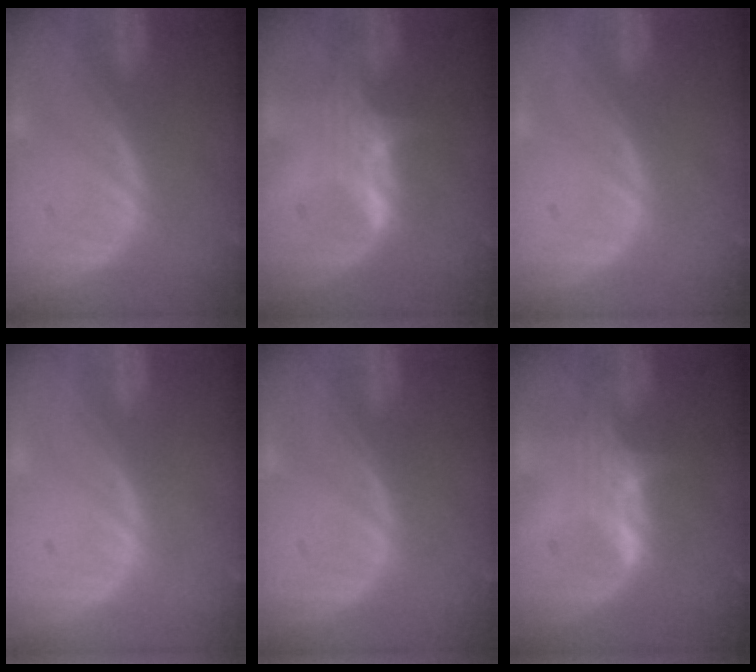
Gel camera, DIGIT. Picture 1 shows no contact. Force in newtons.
{"total": 2.9, "press": 2.9, "slide": 0.4}
{"total": 0.0}
{"total": 0.0}
{"total": 0.0}
{"total": 2.9, "press": 2.9, "slide": 0.4}